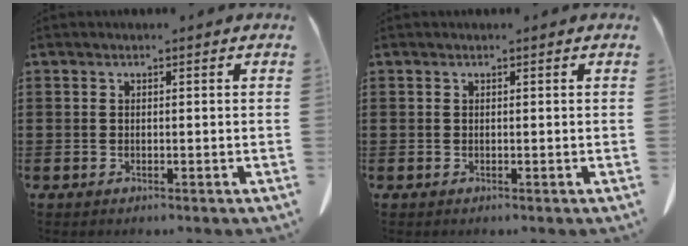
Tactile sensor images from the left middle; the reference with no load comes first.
{"total": 0.0}